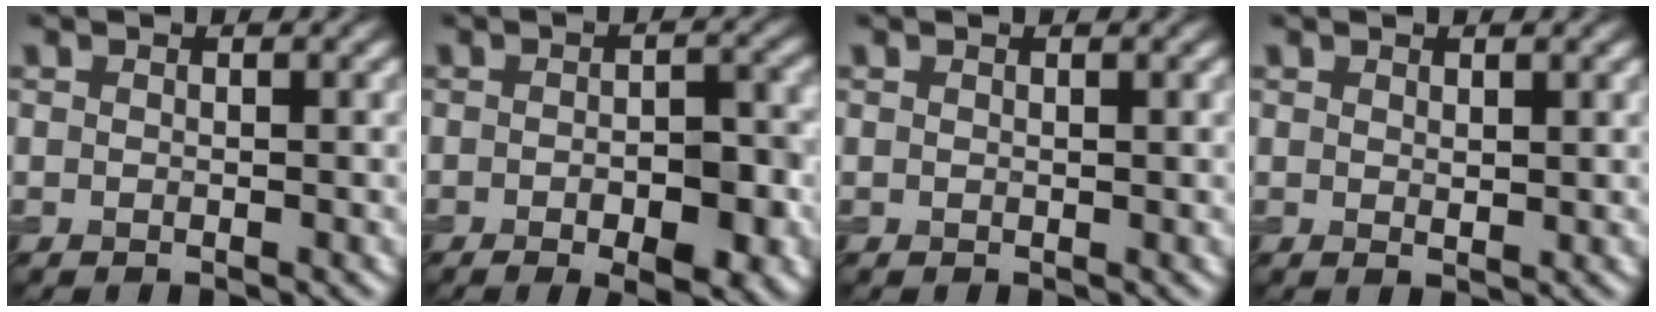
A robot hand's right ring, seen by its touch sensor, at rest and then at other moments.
{"total": 5.4, "force": [-2.3, 1.8, 4.6], "torque": [-0.079, -0.001, -0.015]}
{"total": 0.6, "force": [0.2, -0.2, -0.5], "torque": [-0.002, 0.000, 0.008]}
{"total": 0.5, "force": [0.4, -0.3, -0.1], "torque": [-0.016, 0.000, 0.015]}